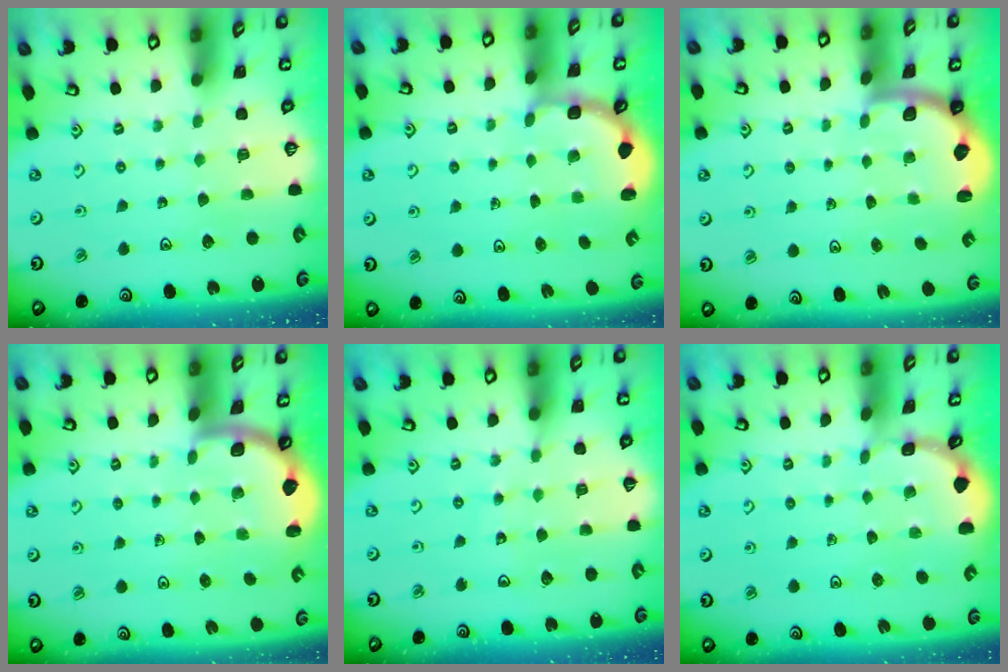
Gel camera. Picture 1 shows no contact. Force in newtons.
{"total": 3.0, "press": 2.3, "slide": 1.8}
{"total": 2.2, "press": 2.0, "slide": 1.1}
{"total": 1.6, "press": 1.6, "slide": 0.1}
{"total": 7.0, "press": 6.7, "slide": 2.0}
{"total": 2.4, "press": 2.4, "slide": 0.3}